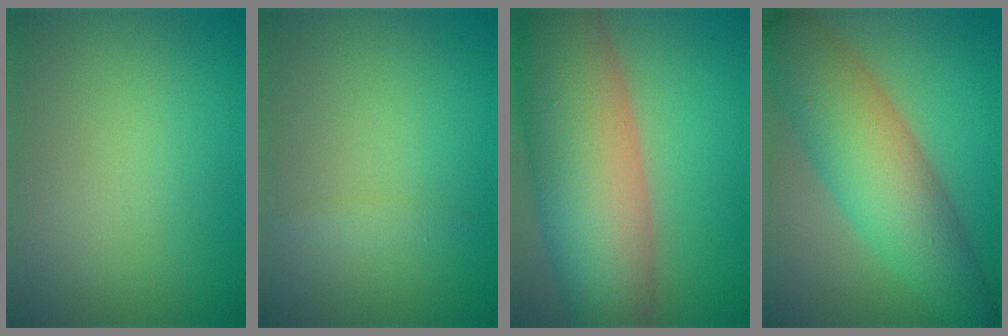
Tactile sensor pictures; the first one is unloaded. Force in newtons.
{"total": 1.0, "press": 1.0, "slide": 0.0}
{"total": 13.9, "press": 13.9, "slide": 0.6}
{"total": 8.7, "press": 8.7, "slide": 0.2}